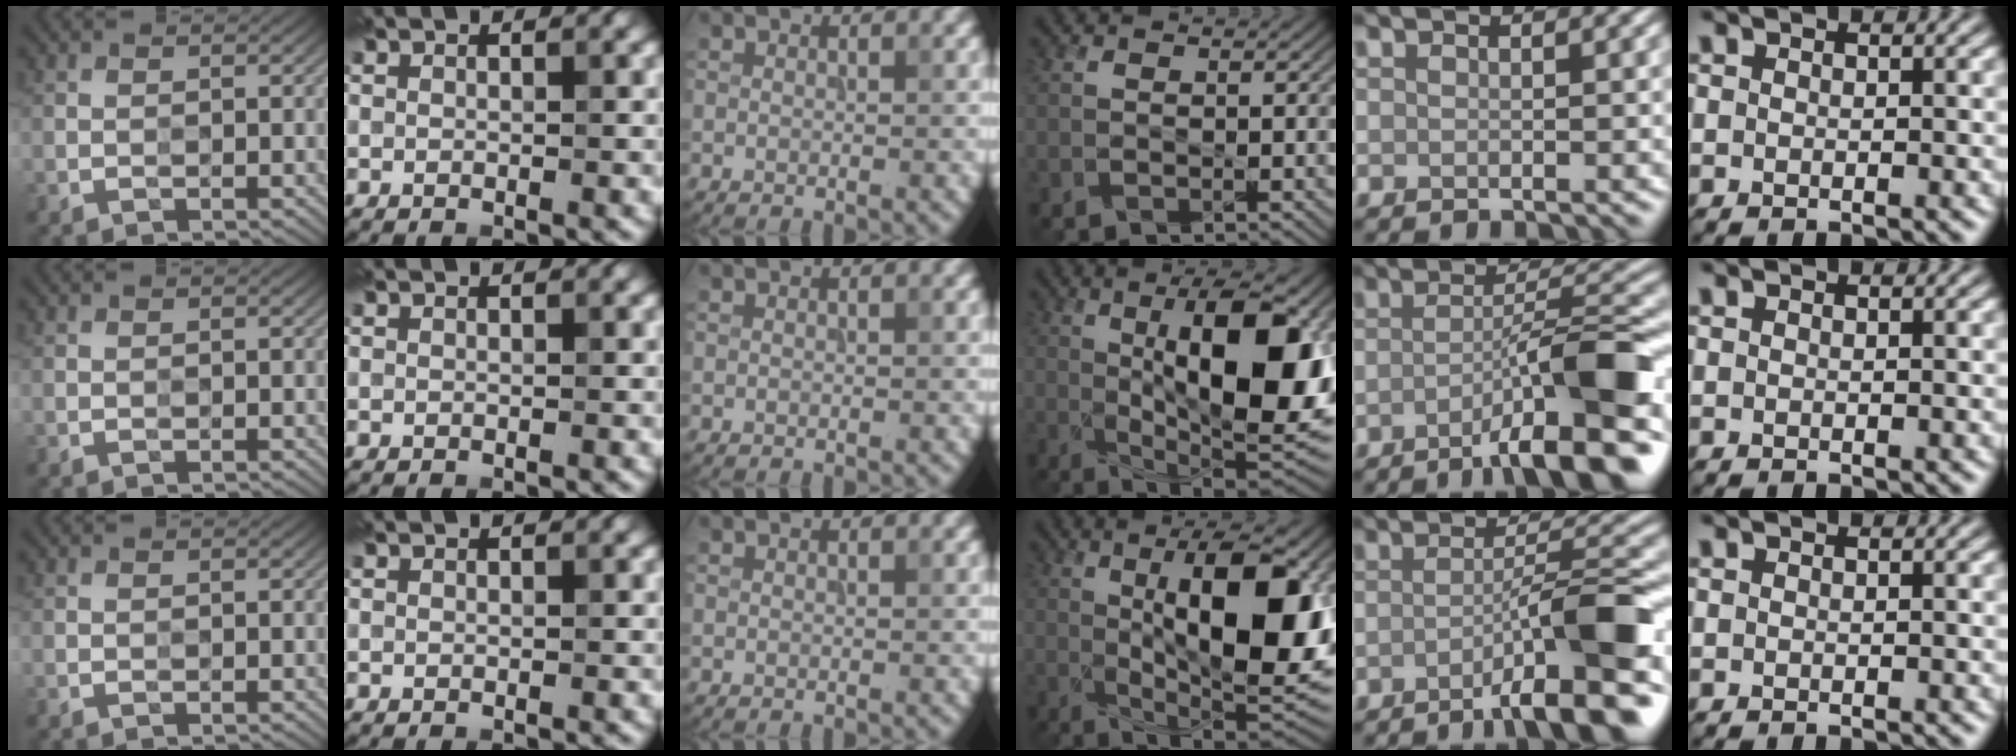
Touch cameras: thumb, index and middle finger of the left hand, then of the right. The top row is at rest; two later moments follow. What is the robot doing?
{"motion": "press", "object": "stopwatch"}